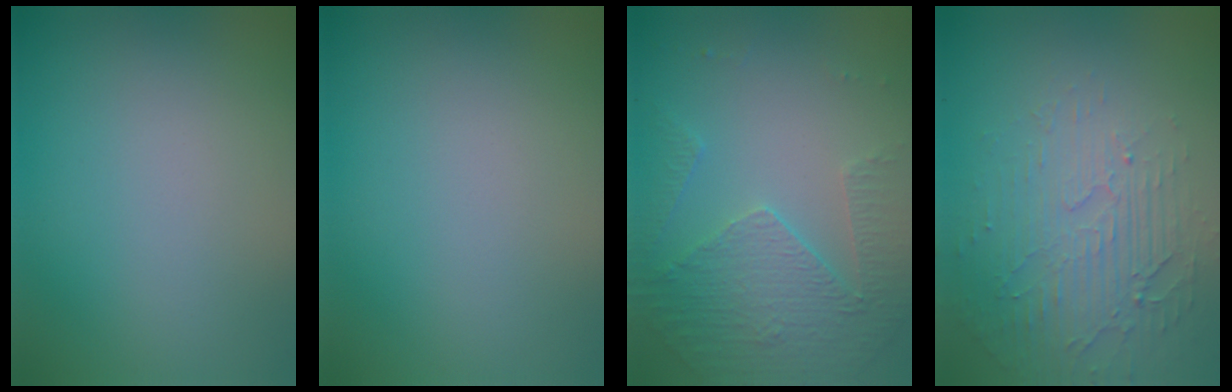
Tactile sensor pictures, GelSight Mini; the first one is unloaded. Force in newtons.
{"total": 0.0}
{"total": 5.0, "press": 3.5, "slide": 3.6}
{"total": 5.2, "press": 3.3, "slide": 4.1}